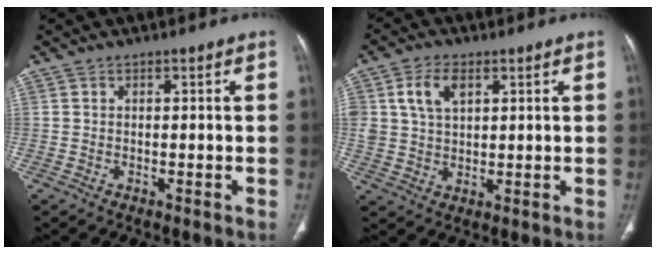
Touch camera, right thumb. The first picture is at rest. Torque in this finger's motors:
{"motor_torque": [0.17, 0.14, 0.63, 0.68, 0.23]}